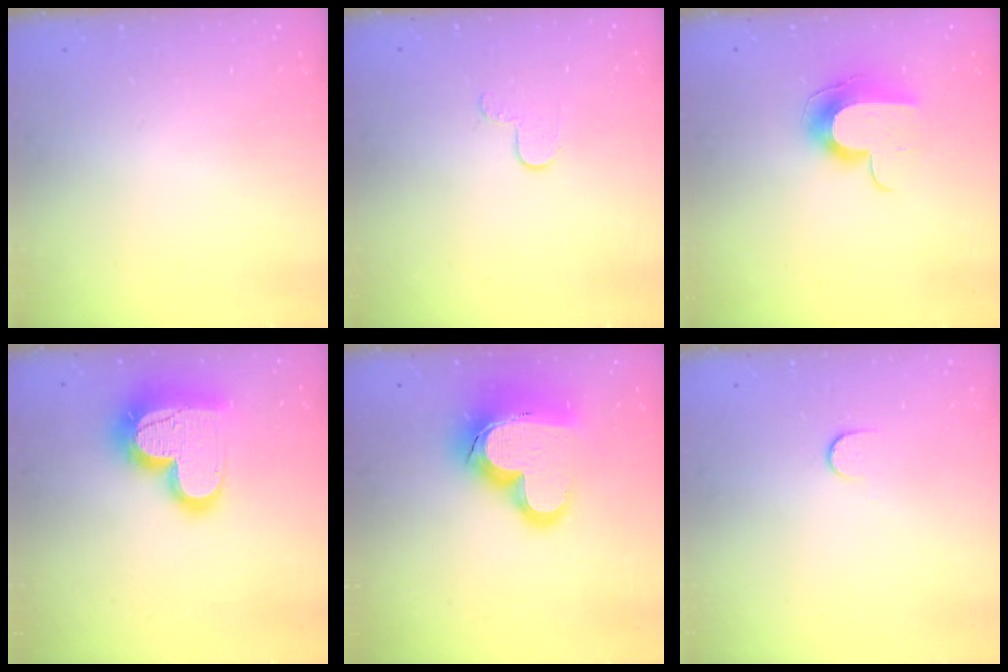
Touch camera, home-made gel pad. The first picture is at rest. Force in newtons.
{"total": 4.7, "press": 4.6, "slide": 0.4}
{"total": 11.8, "press": 11.8, "slide": 0.7}
{"total": 21.0, "press": 21.0, "slide": 1.7}
{"total": 20.9, "press": 20.8, "slide": 1.9}
{"total": 5.7, "press": 5.6, "slide": 0.6}